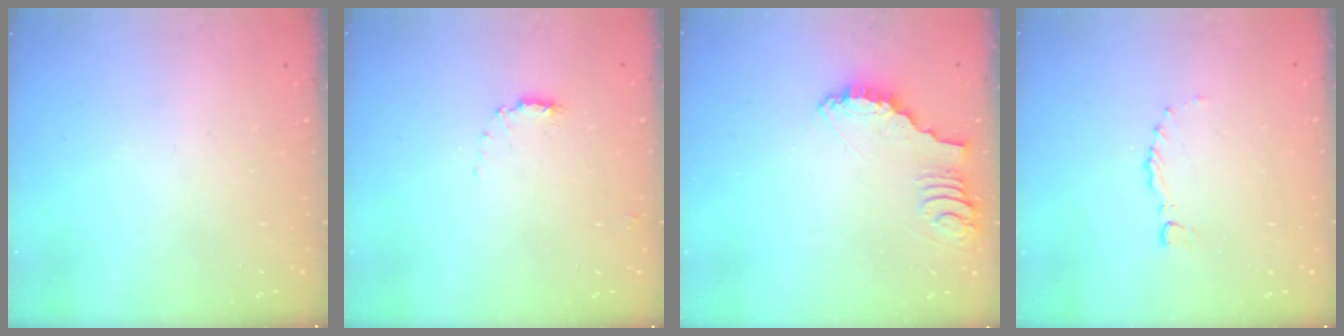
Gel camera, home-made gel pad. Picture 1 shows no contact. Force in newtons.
{"total": 4.1, "press": 4.1, "slide": 0.3}
{"total": 2.8, "press": 2.8, "slide": 0.1}
{"total": 0.0}